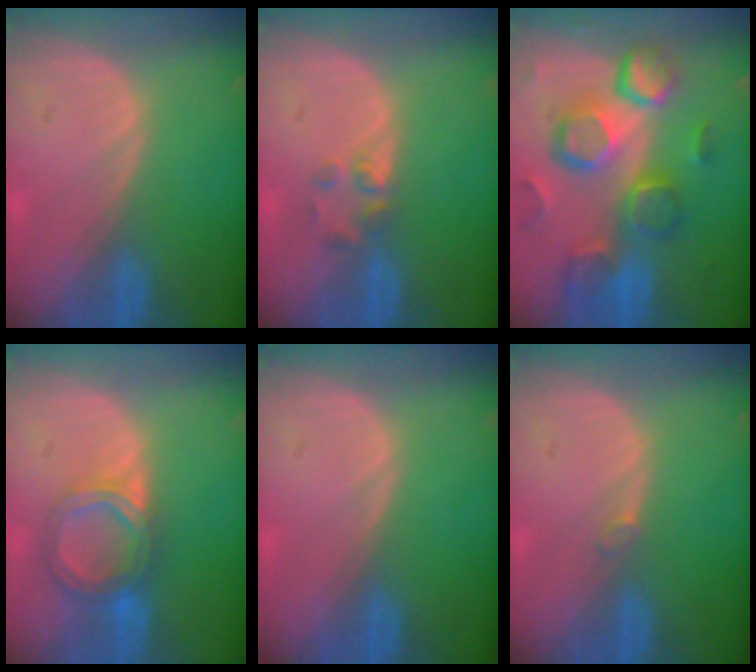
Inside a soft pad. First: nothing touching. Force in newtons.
{"total": 2.3, "press": 2.2, "slide": 0.8}
{"total": 12.3, "press": 10.7, "slide": 6.1}
{"total": 6.5, "press": 5.8, "slide": 3.1}
{"total": 0.0}
{"total": 0.7, "press": 0.7, "slide": 0.2}